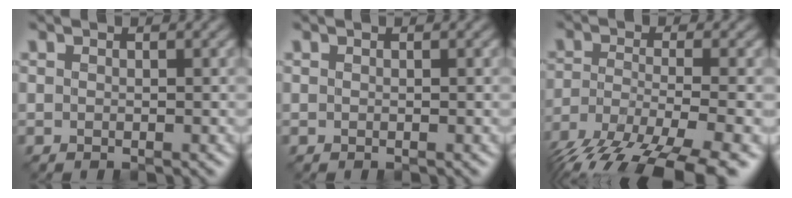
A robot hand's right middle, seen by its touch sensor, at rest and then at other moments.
{"total": 0.0}
{"total": 11.7, "force": [-8.6, 3.5, 7.2], "torque": [-0.145, -0.038, -0.136]}